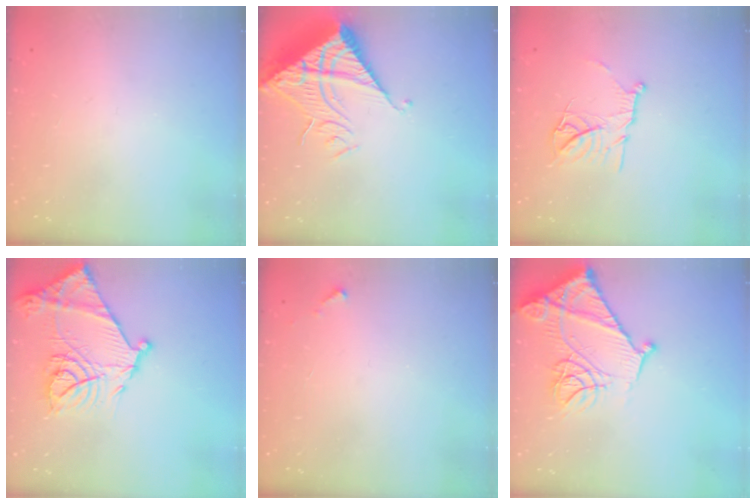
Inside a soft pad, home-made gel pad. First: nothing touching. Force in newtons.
{"total": 16.2, "press": 16.1, "slide": 2.1}
{"total": 11.7, "press": 11.6, "slide": 1.0}
{"total": 18.6, "press": 18.5, "slide": 1.9}
{"total": 2.8, "press": 2.8, "slide": 0.1}
{"total": 19.3, "press": 19.2, "slide": 2.1}